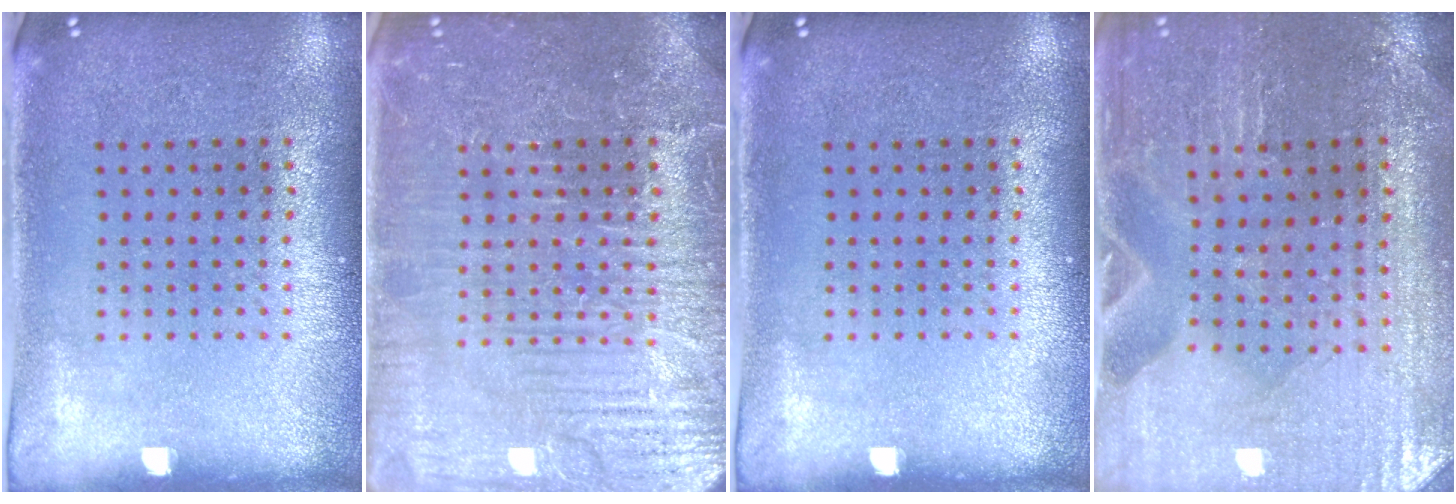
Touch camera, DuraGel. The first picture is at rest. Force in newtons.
{"total": 4.5, "press": 4.5, "slide": 0.6}
{"total": 0.0}
{"total": 1.2, "press": 1.2, "slide": 0.0}